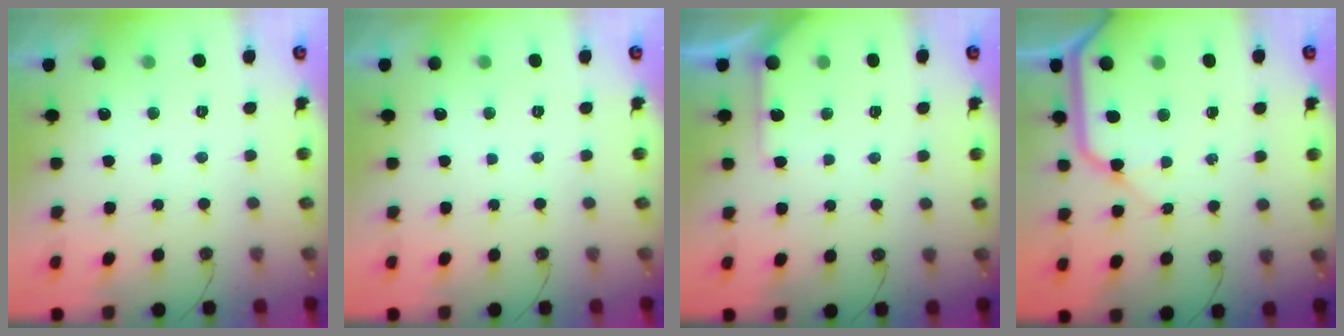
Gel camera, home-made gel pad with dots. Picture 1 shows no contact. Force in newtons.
{"total": 0.0}
{"total": 4.0, "press": 3.9, "slide": 0.5}
{"total": 11.2, "press": 11.1, "slide": 1.3}